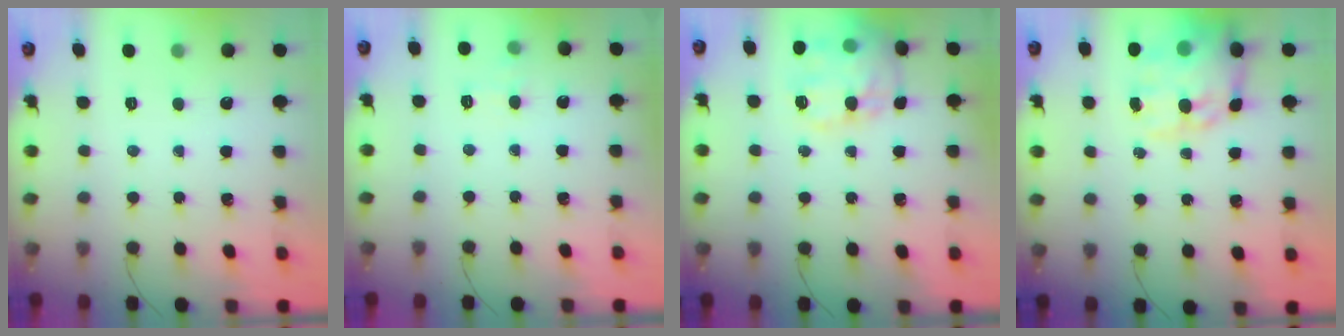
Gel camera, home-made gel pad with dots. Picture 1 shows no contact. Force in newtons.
{"total": 6.8, "press": 6.5, "slide": 2.0}
{"total": 17.0, "press": 16.9, "slide": 1.8}
{"total": 16.3, "press": 15.7, "slide": 4.5}